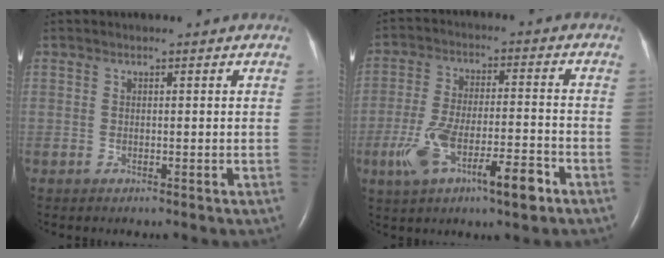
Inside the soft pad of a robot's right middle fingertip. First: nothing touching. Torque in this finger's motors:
{"motor_torque": [1.56, -0.57, 0.35, 0.13]}